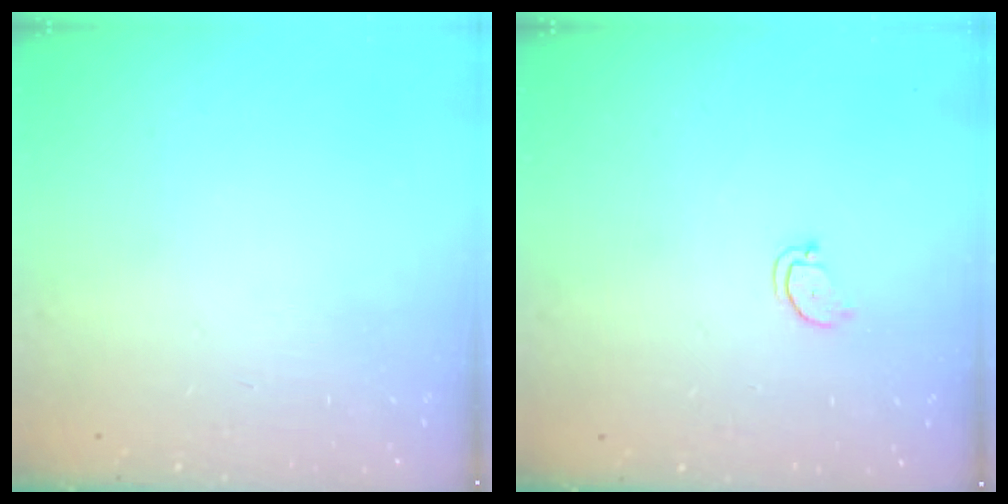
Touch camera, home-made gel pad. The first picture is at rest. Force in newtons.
{"total": 2.2, "press": 2.2, "slide": 0.2}